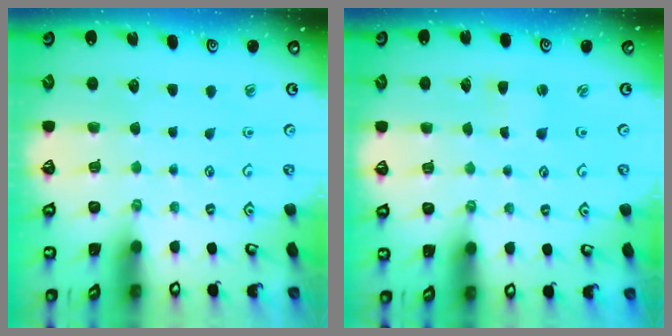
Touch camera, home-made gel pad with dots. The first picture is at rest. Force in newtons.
{"total": 1.3, "press": 1.3, "slide": 0.2}